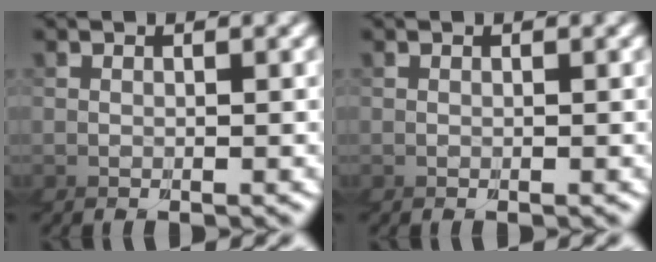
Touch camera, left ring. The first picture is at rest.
{"total": 0.0}